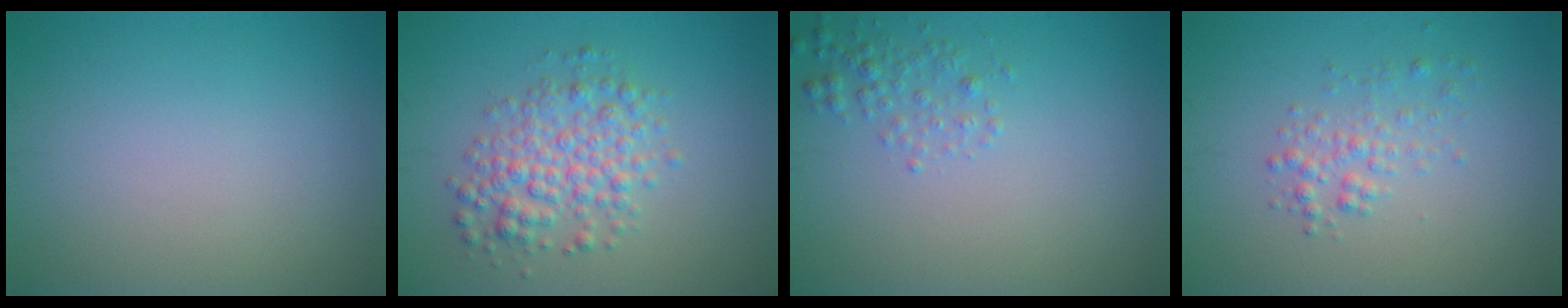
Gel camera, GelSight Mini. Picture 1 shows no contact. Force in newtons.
{"total": 4.2, "press": 4.2, "slide": 0.1}
{"total": 1.6, "press": 1.6, "slide": 0.1}
{"total": 1.8, "press": 1.8, "slide": 0.1}